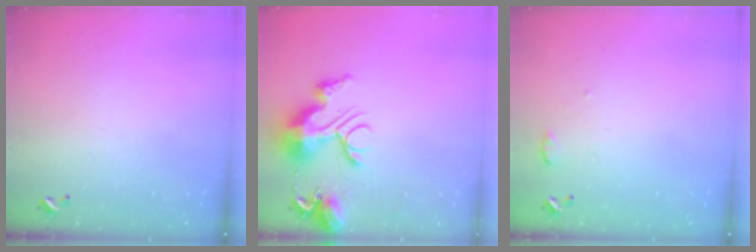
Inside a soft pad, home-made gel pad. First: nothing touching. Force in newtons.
{"total": 12.5, "press": 12.4, "slide": 1.2}
{"total": 5.9, "press": 5.8, "slide": 0.7}